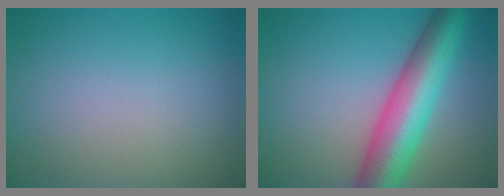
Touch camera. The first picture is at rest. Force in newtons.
{"total": 9.0, "press": 9.0, "slide": 0.3}